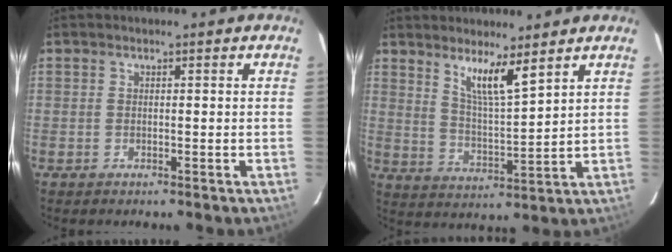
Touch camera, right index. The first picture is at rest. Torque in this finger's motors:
{"motor_torque": [-0.20, 0.27, -0.01, 0.03]}